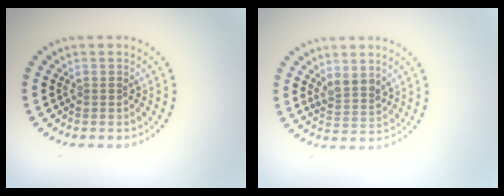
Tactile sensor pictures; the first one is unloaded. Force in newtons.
{"total": 2.1, "press": 1.8, "slide": 1.0}